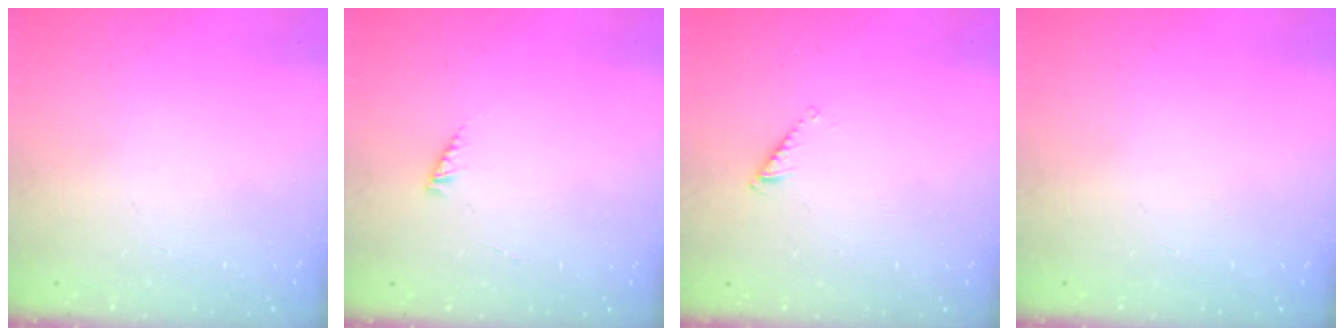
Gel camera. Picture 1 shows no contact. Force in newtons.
{"total": 2.5, "press": 2.5, "slide": 0.2}
{"total": 2.8, "press": 2.8, "slide": 0.5}
{"total": 0.0}